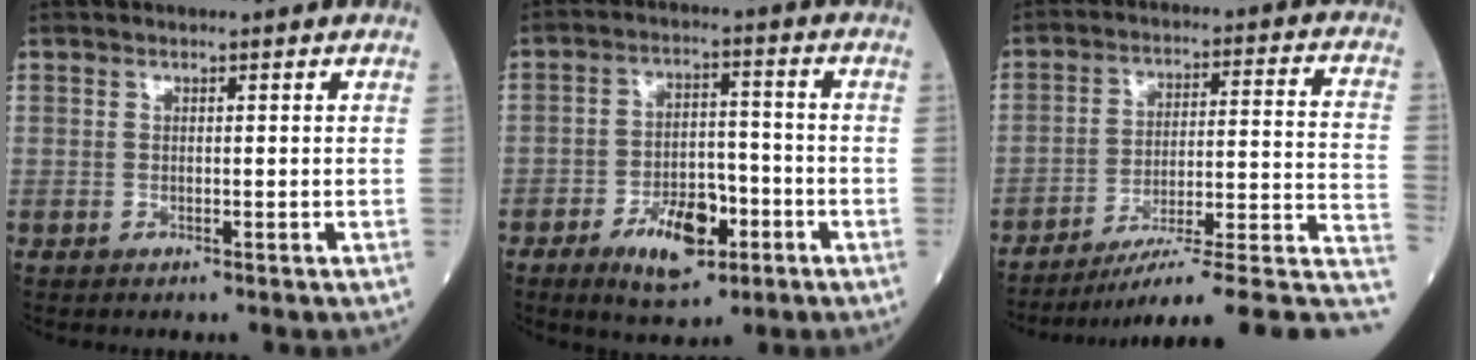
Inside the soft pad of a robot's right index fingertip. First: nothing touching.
{"total": 9.0, "force": [-4.4, 4.1, 6.7], "torque": [-0.117, 0.004, -0.070]}
{"total": 18.4, "force": [-13.6, 0.4, 12.4], "torque": [-0.111, 0.036, -0.193]}